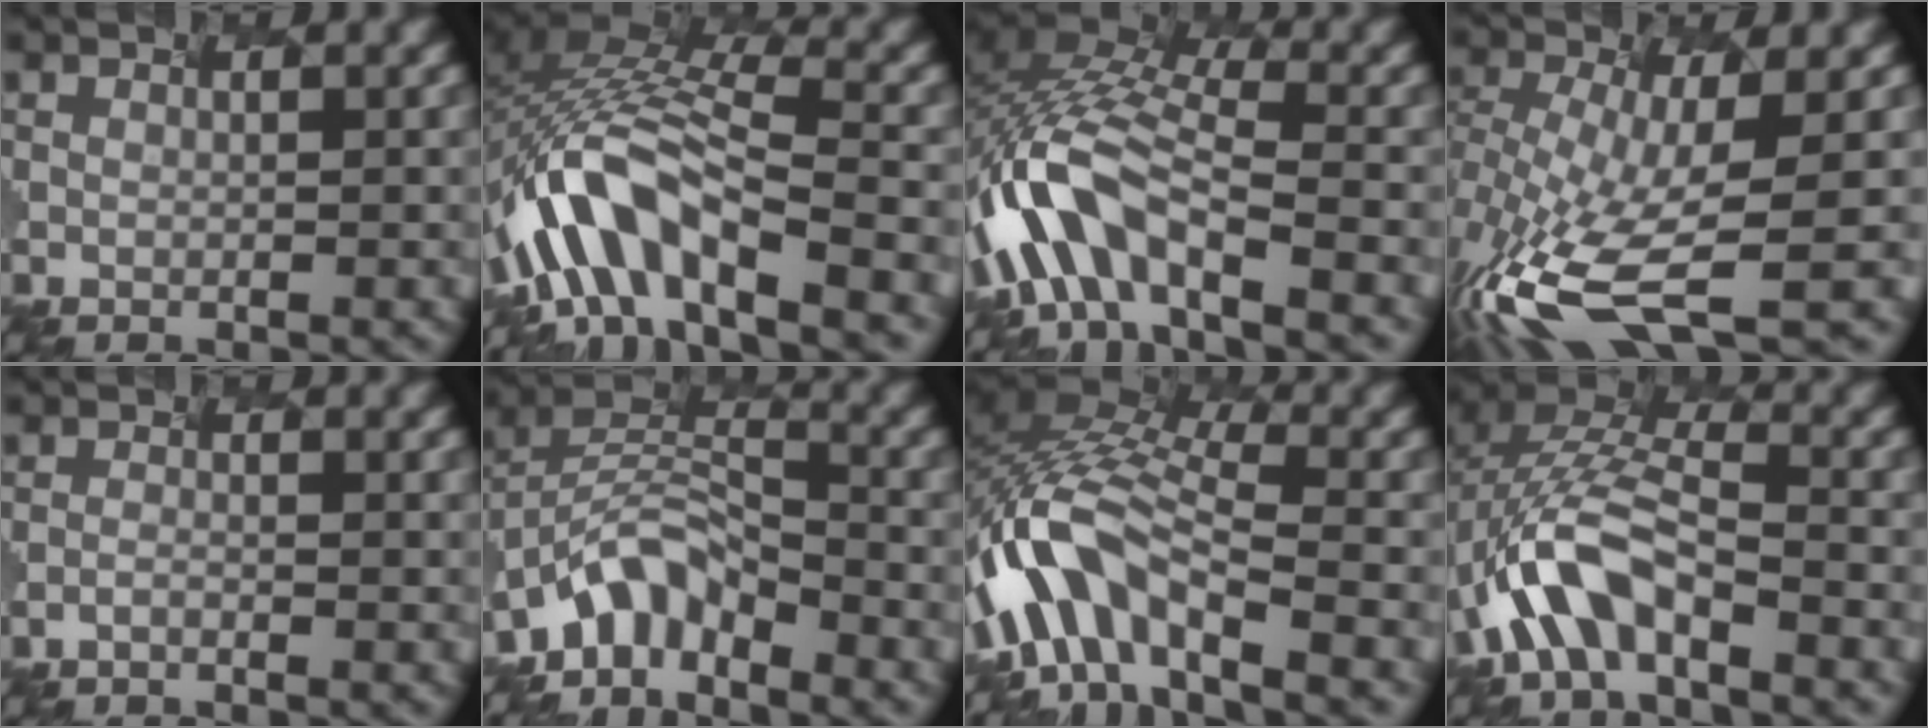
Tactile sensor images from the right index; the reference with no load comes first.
{"total": 10.5, "force": [-6.6, 3.6, 7.4], "torque": [-0.159, 0.000, -0.076]}
{"total": 9.5, "force": [-5.7, 3.3, 6.8], "torque": [-0.158, 0.002, -0.072]}
{"total": 10.8, "force": [-6.6, 2.0, 8.3], "torque": [-0.227, -0.041, -0.069]}
{"total": 1.3, "force": [-1.2, -0.3, 0.0], "torque": [0.000, -0.010, -0.009]}
{"total": 5.5, "force": [-5.4, 1.0, 0.7], "torque": [-0.036, -0.002, -0.074]}
{"total": 10.5, "force": [-6.6, 3.5, 7.4], "torque": [-0.159, 0.005, -0.084]}
{"total": 6.7, "force": [-4.7, 2.2, 4.2], "torque": [-0.121, 0.005, -0.057]}